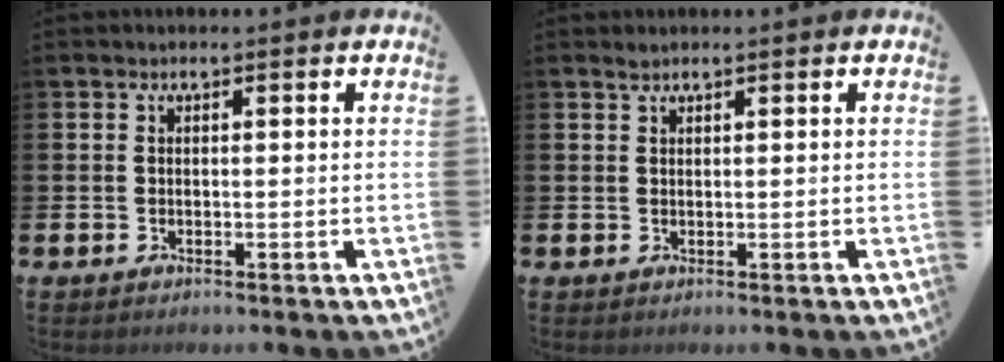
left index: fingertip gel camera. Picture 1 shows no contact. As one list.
[{"total": 1.0, "force": [0.9, 0.2, 0.2], "torque": [-0.001, 0.000, 0.016]}]